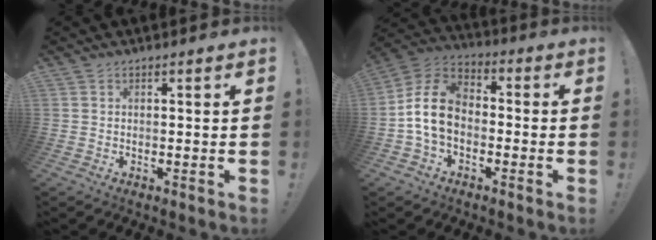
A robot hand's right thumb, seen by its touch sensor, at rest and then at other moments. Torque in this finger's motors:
{"motor_torque": [0.10, 0.44, 0.18, -0.04, 0.09]}